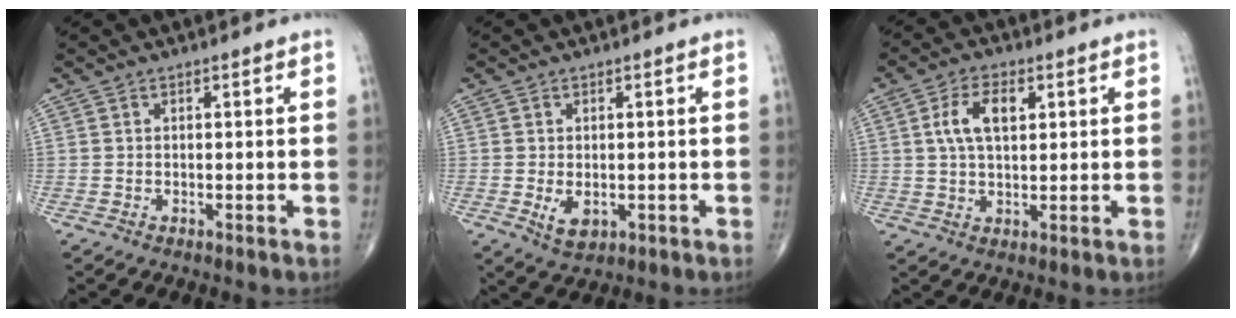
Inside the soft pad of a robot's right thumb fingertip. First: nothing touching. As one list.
[{"total": 4.0, "force": [-0.9, 2.5, 3.0], "torque": [-0.041, -0.006, -0.005]}, {"total": 7.2, "force": [2.0, 3.8, 5.8], "torque": [-0.104, 0.005, 0.037]}]